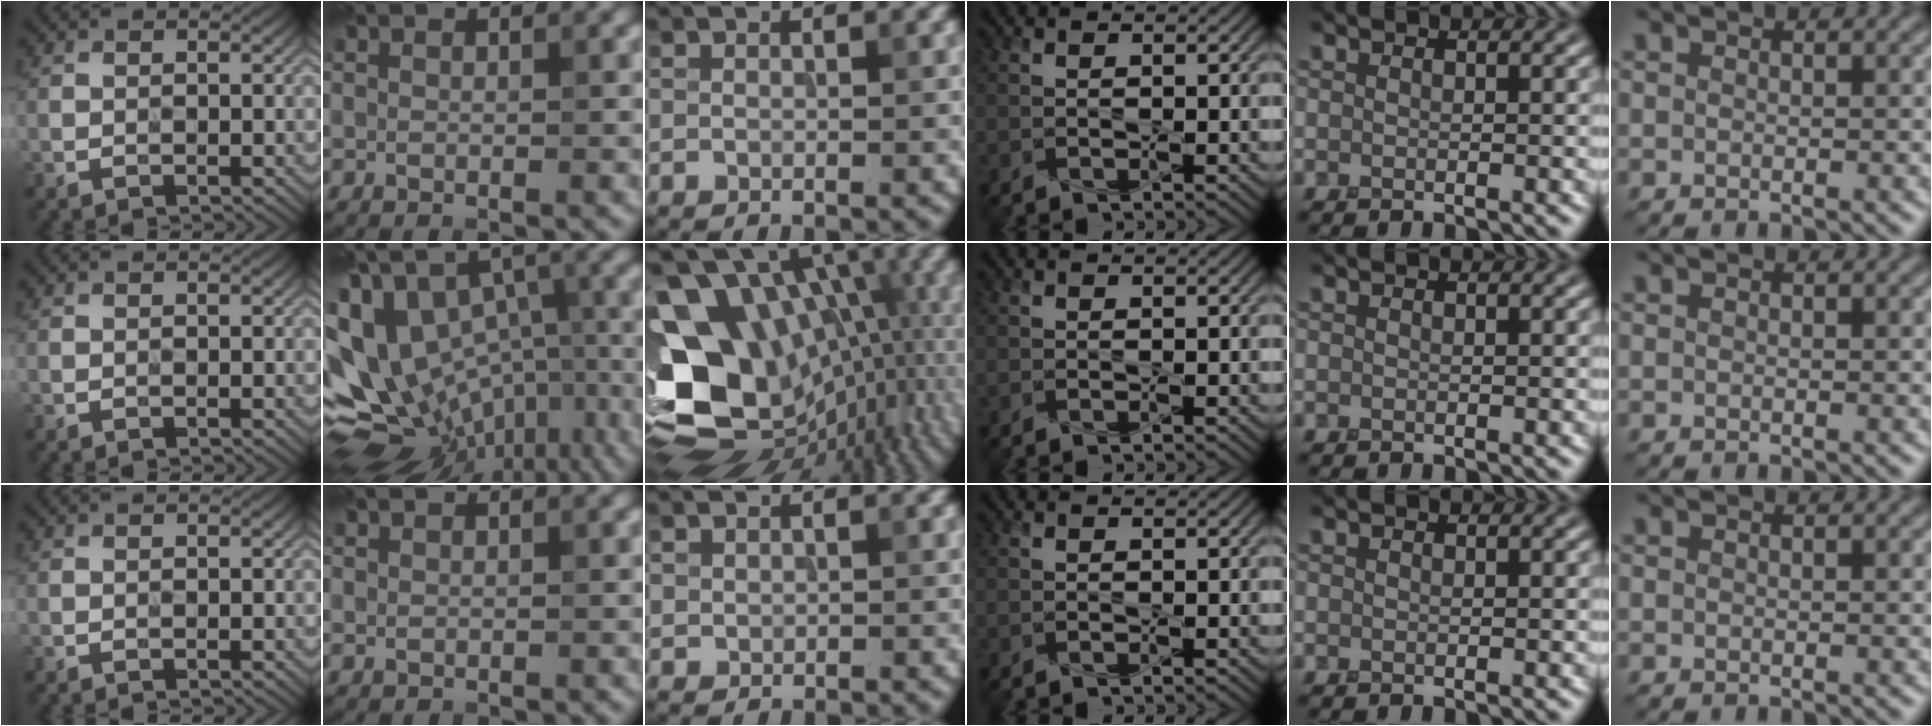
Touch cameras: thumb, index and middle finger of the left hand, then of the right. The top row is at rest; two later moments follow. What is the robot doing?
{"motion": "press", "object": "button"}